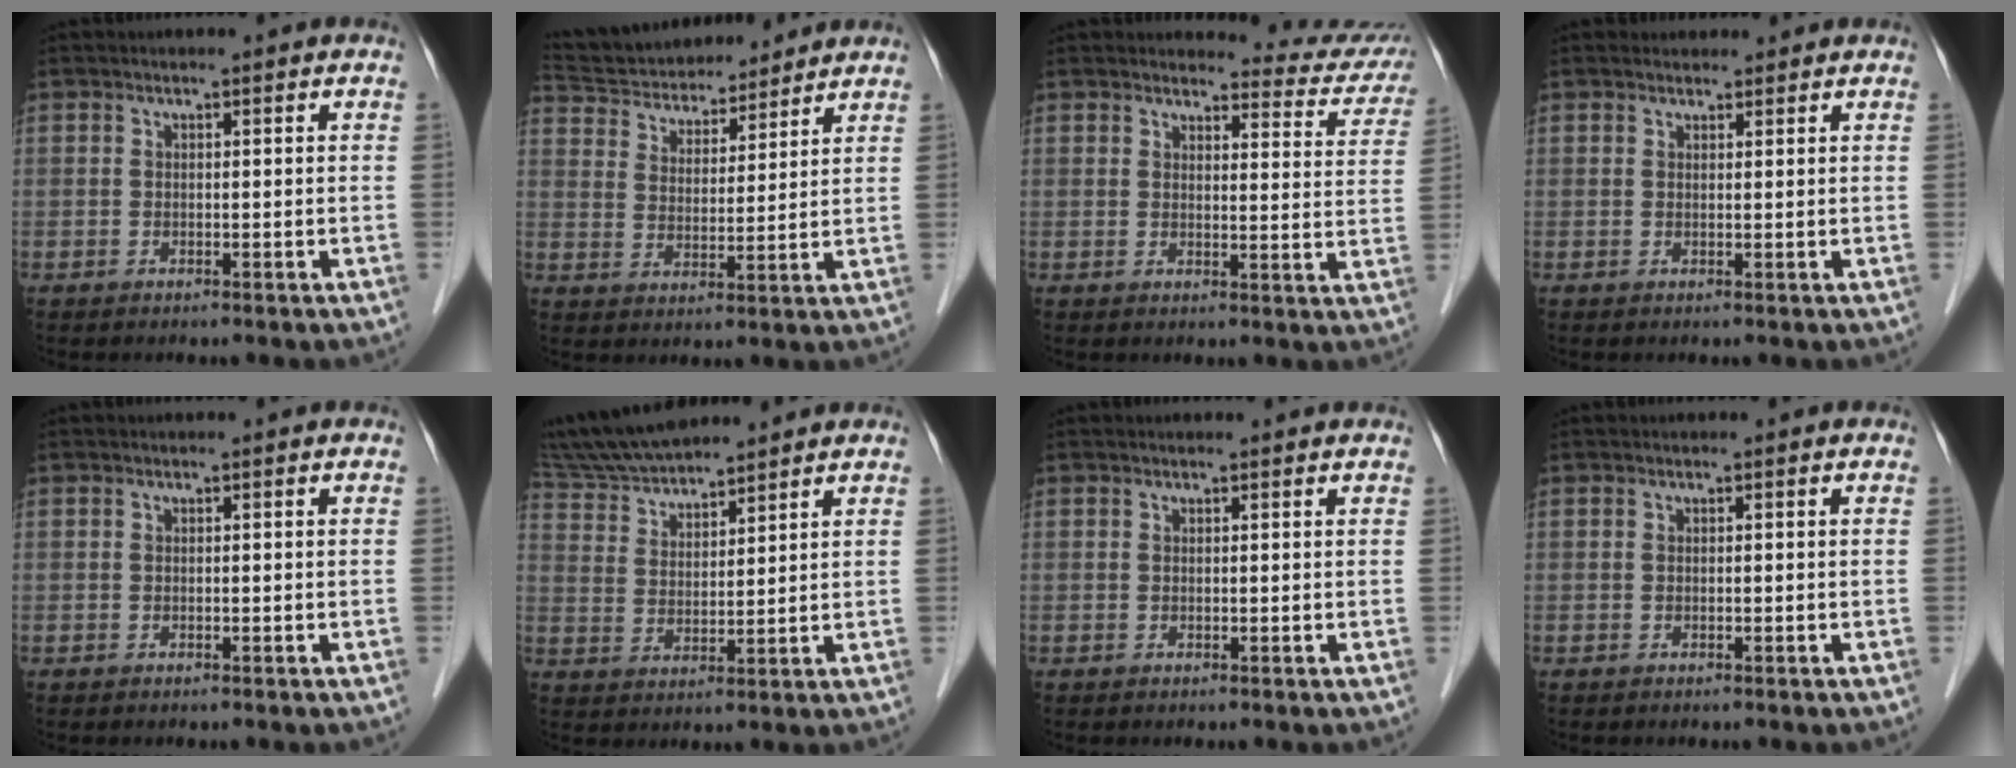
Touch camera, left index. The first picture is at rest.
{"total": 15.5, "force": [14.3, 4.1, 4.3], "torque": [-0.084, 0.031, 0.239]}
{"total": 10.8, "force": [10.6, 1.8, 0.5], "torque": [0.024, -0.056, 0.091]}
{"total": 1.6, "force": [1.5, 0.6, 0.0], "torque": [-0.005, 0.012, 0.022]}
{"total": 0.0}
{"total": 10.7, "force": [9.9, 1.4, 3.6], "torque": [-0.078, 0.028, 0.193]}
{"total": 1.2, "force": [1.2, 0.1, 0.1], "torque": [-0.012, 0.005, 0.012]}
{"total": 0.0}